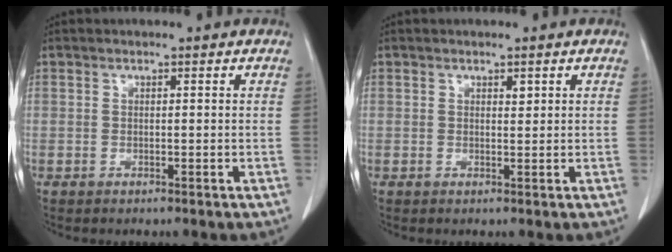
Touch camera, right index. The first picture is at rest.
{"total": 0.8, "force": [0.5, 0.4, 0.5], "torque": [-0.007, -0.004, 0.007]}